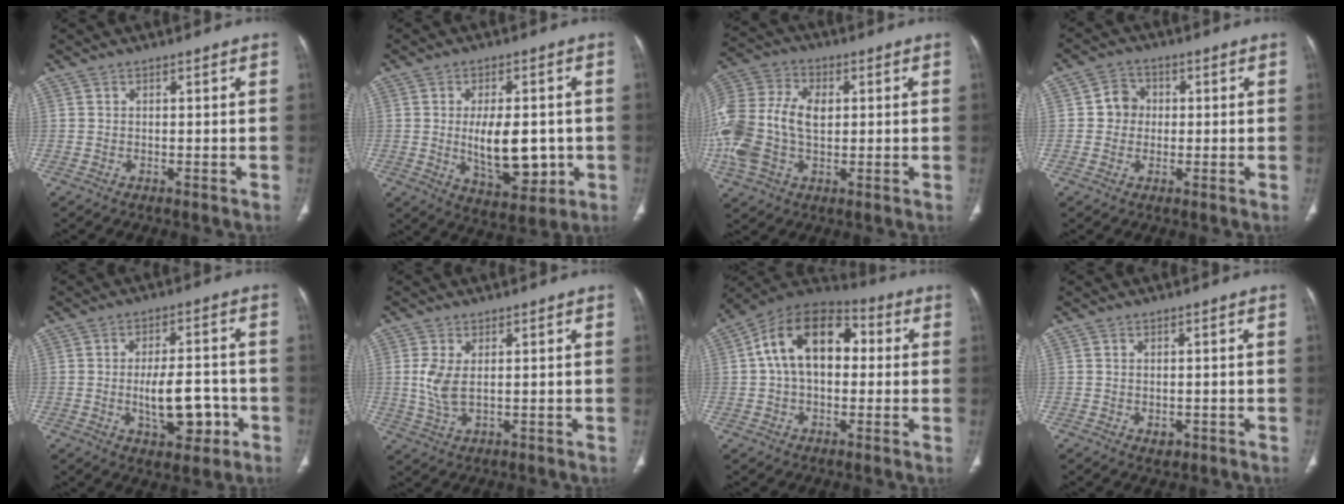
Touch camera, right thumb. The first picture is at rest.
{"total": 12.7, "force": [-1.0, 6.6, 10.8], "torque": [-0.144, -0.009, 0.001]}
{"total": 17.6, "force": [0.3, 11.6, 13.2], "torque": [-0.305, 0.017, 0.006]}
{"total": 4.8, "force": [0.2, 4.4, 1.8], "torque": [-0.003, 0.008, -0.004]}
{"total": 10.3, "force": [-2.6, 5.2, 8.5], "torque": [-0.116, 0.020, -0.030]}
{"total": 5.0, "force": [0.8, 2.5, 4.3], "torque": [-0.098, -0.007, 0.022]}
{"total": 16.4, "force": [2.2, 10.6, 12.4], "torque": [-0.185, 0.038, 0.027]}
{"total": 1.7, "force": [-0.4, 1.3, 1.1], "torque": [-0.011, -0.002, 0.000]}